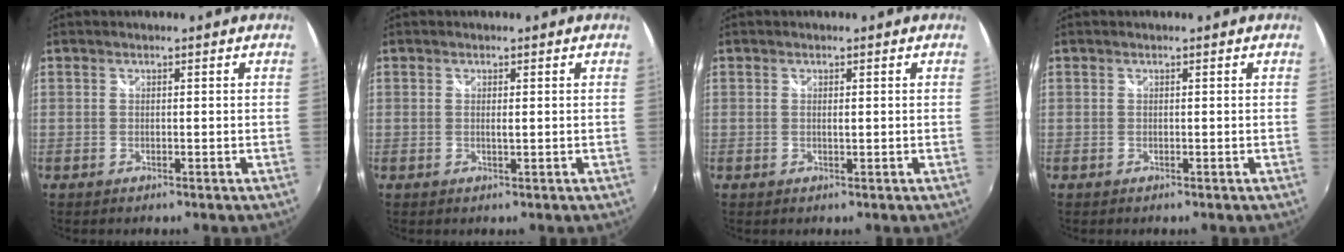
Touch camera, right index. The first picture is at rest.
{"total": 1.0, "force": [0.2, 0.0, 1.0], "torque": [-0.017, -0.001, 0.002]}
{"total": 0.9, "force": [0.1, 0.2, 0.8], "torque": [-0.014, 0.000, 0.002]}
{"total": 0.0}